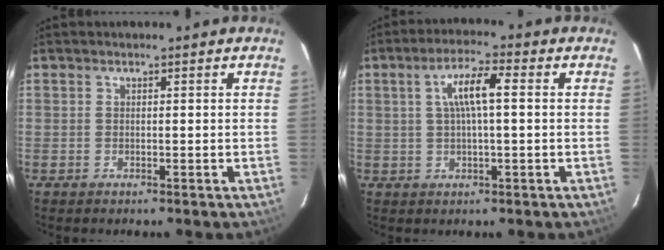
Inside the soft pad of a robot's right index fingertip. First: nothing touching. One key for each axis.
{"total": 6.7, "fx": 1.1, "fy": 1.2, "fz": 6.5, "tx": -0.121, "ty": 0.011, "tz": 0.021}